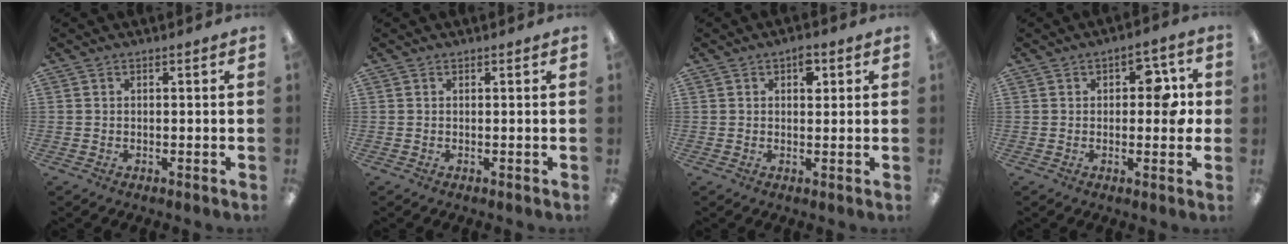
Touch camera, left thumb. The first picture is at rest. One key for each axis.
{"total": 0.0}
{"total": 3.5, "fx": 1.6, "fy": 2.0, "fz": 2.4, "tx": -0.021, "ty": -0.006, "tz": 0.019}
{"total": 7.2, "fx": 1.3, "fy": 4.2, "fz": 5.7, "tx": -0.060, "ty": -0.001, "tz": 0.015}